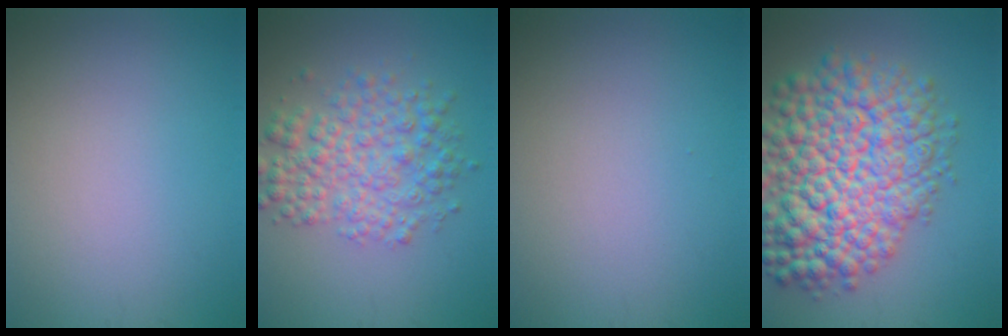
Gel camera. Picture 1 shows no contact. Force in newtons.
{"total": 5.4, "press": 5.4, "slide": 0.1}
{"total": 0.0}
{"total": 13.0, "press": 12.9, "slide": 0.5}